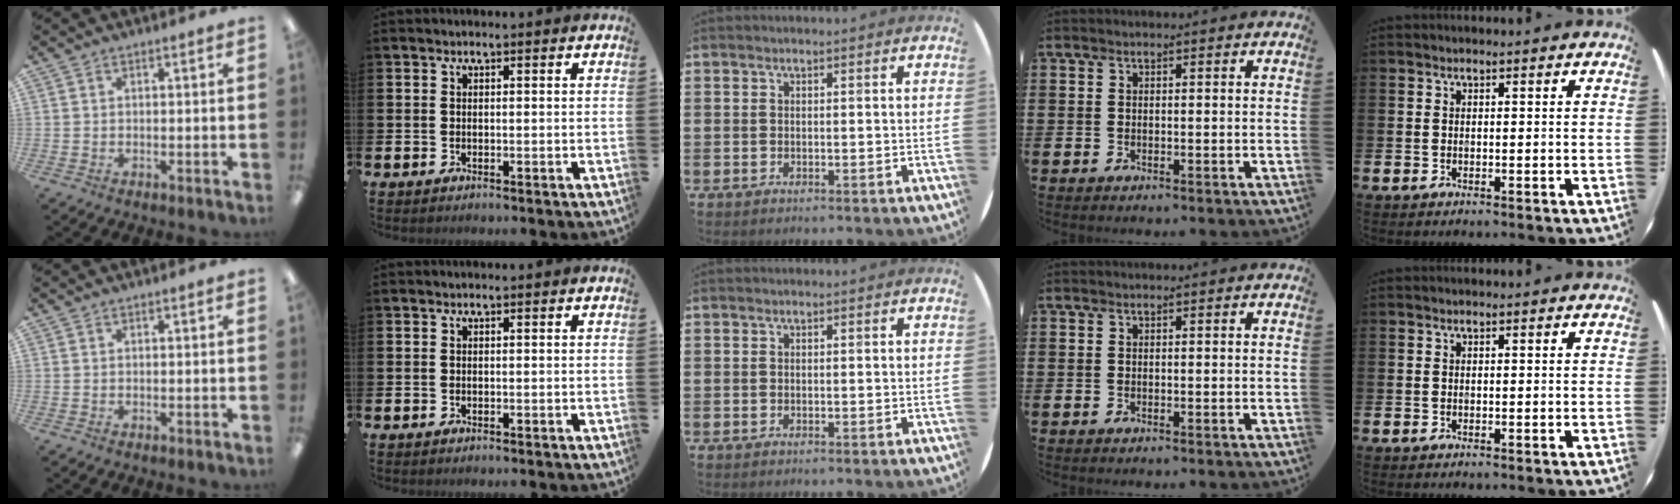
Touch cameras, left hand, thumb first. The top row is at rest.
{}